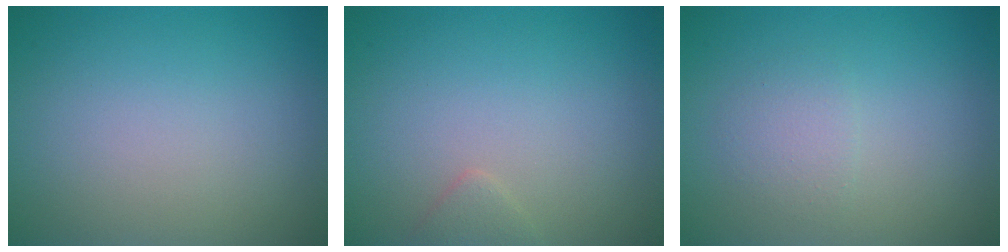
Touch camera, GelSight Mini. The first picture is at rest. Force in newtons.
{"total": 0.9, "press": 0.9, "slide": 0.1}
{"total": 1.6, "press": 1.6, "slide": 0.0}